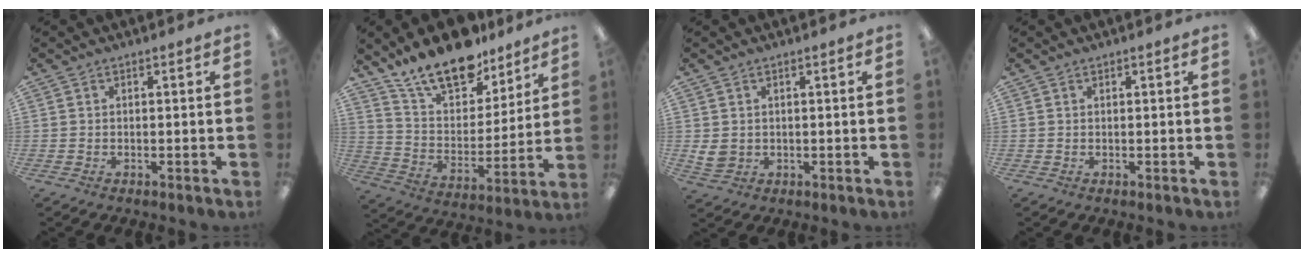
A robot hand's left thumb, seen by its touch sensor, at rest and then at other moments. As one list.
[{"total": 17.7, "force": [14.2, 7.5, 7.3], "torque": [-0.137, -0.090, 0.255]}, {"total": 3.6, "force": [1.2, 2.9, 1.7], "torque": [-0.033, -0.005, 0.021]}, {"total": 0.0}]